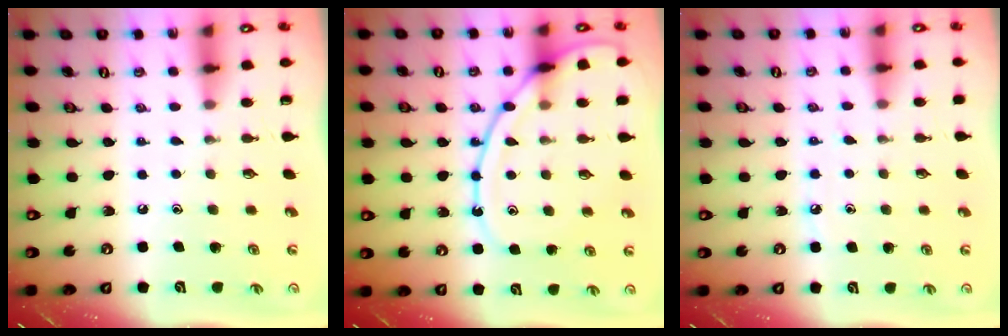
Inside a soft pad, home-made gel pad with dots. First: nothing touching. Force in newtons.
{"total": 13.0, "press": 12.9, "slide": 1.1}
{"total": 6.5, "press": 6.4, "slide": 0.7}